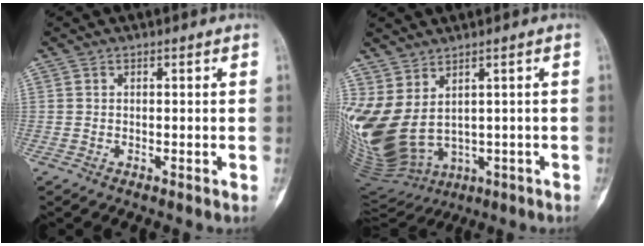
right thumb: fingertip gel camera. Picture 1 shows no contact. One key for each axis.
{"total": 17.4, "fx": 0.4, "fy": 10.8, "fz": 13.7, "tx": -0.324, "ty": -0.016, "tz": 0.052}